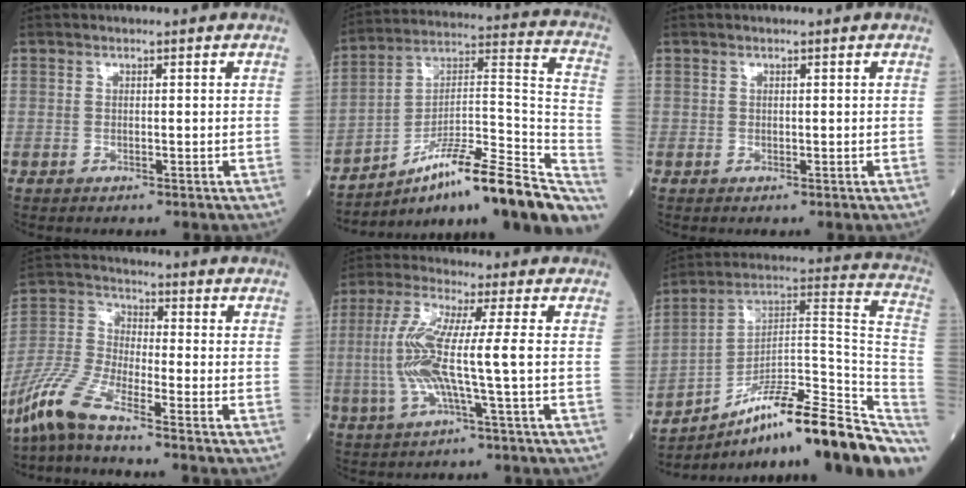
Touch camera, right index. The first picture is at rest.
{"total": 24.8, "force": [-17.3, 3.8, 17.4], "torque": [-0.168, 0.039, -0.266]}
{"total": 0.0}
{"total": 8.4, "force": [-6.9, 0.3, 4.8], "torque": [-0.117, -0.015, -0.151]}
{"total": 10.0, "force": [-0.9, -0.1, 9.9], "torque": [-0.213, 0.008, -0.024]}
{"total": 24.5, "force": [-14.8, 4.9, 18.9], "torque": [-0.176, 0.052, -0.227]}